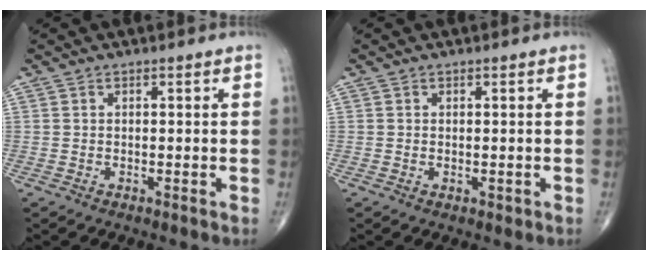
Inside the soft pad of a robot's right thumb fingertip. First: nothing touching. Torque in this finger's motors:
{"motor_torque": [-0.21, 0.08, -0.16, -0.12, -0.03]}